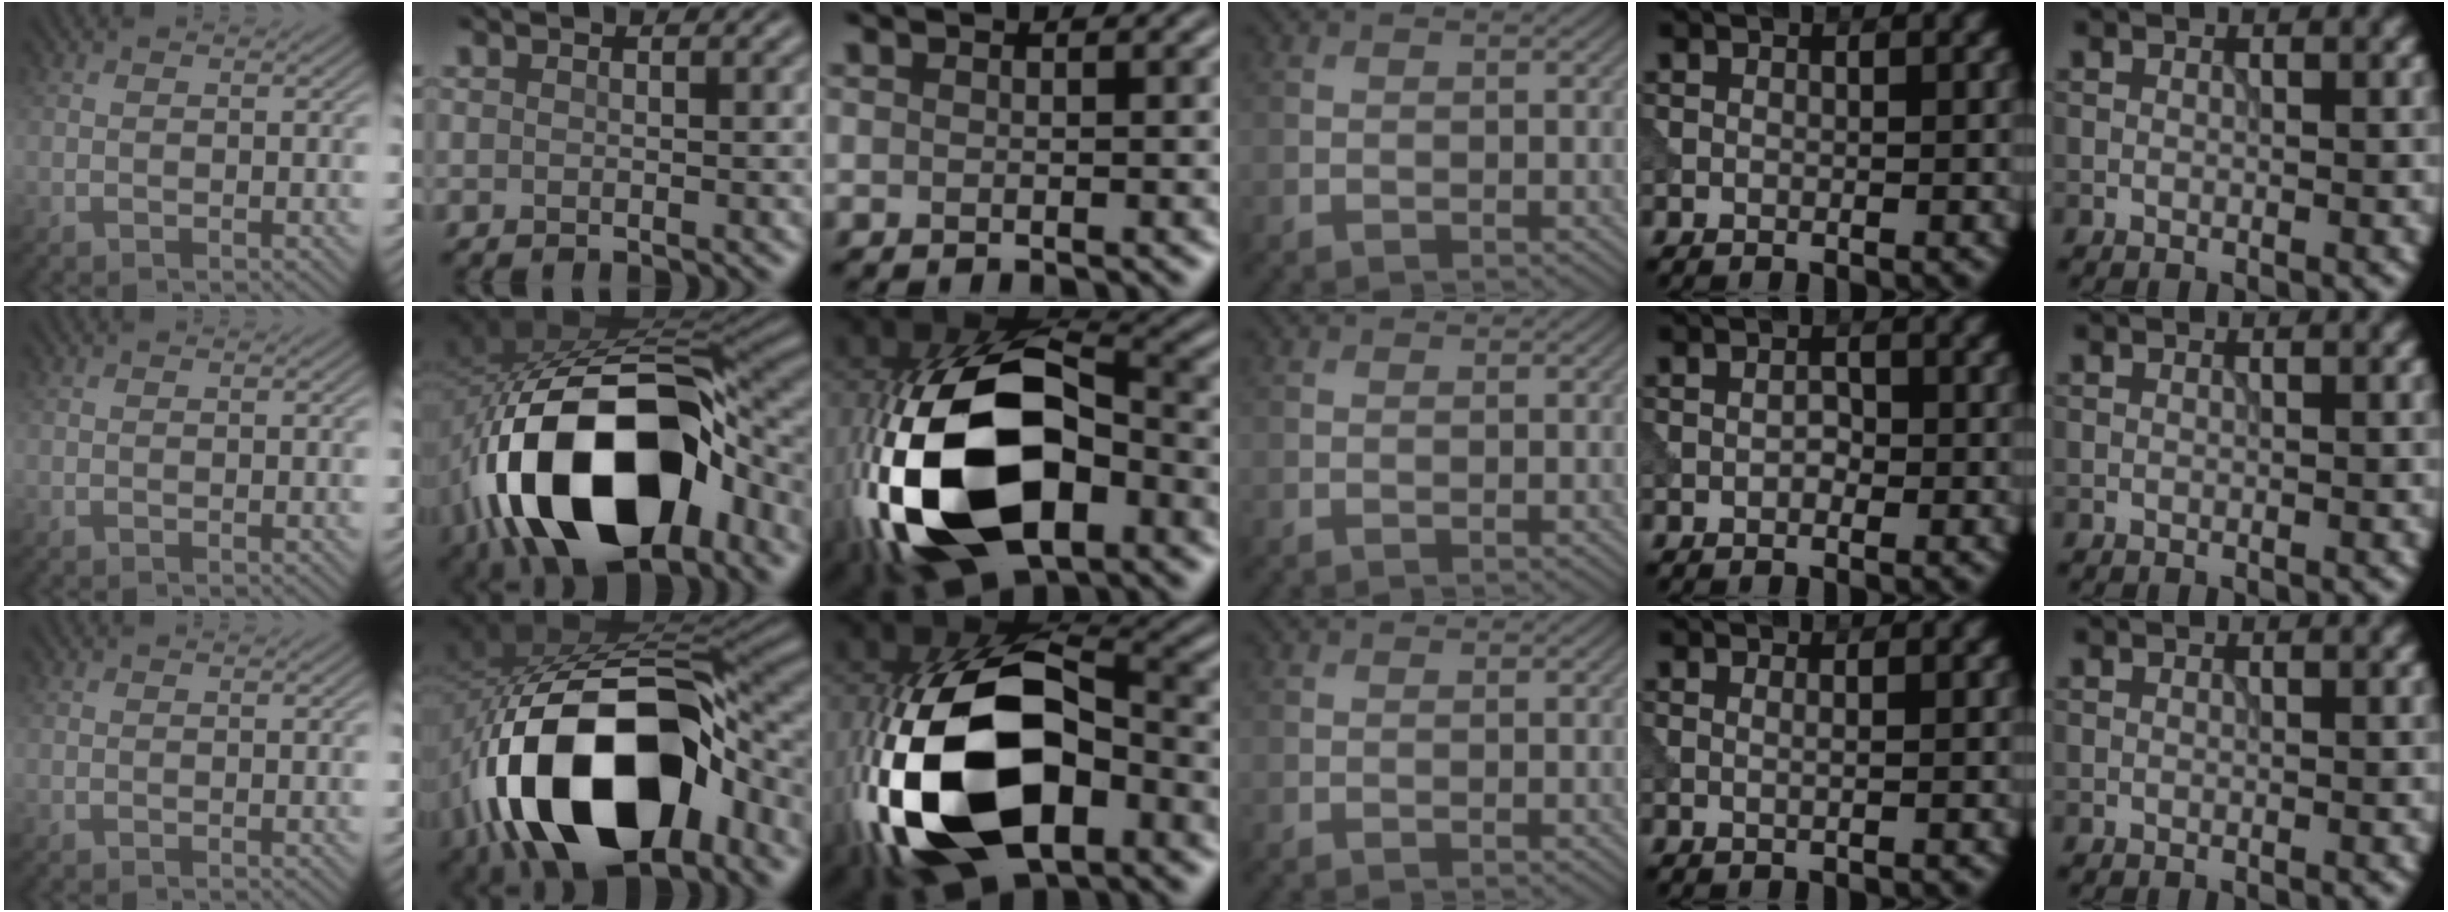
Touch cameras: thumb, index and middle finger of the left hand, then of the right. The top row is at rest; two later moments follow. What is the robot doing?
{"motion": "insert", "object": "power adapter"}